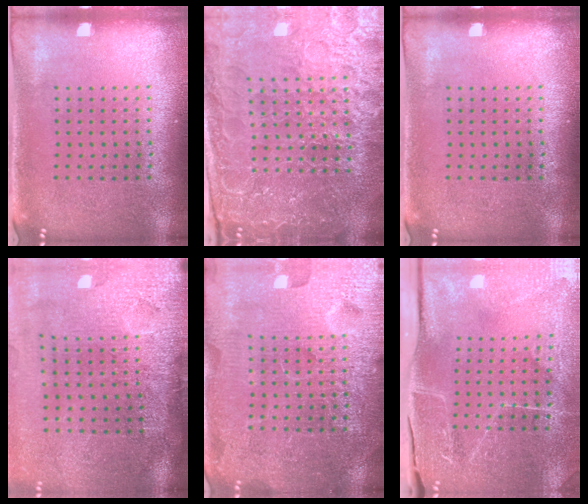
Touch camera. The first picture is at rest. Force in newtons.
{"total": 5.5, "press": 5.0, "slide": 2.3}
{"total": 0.0}
{"total": 4.5, "press": 3.7, "slide": 2.7}
{"total": 7.2, "press": 7.1, "slide": 0.9}
{"total": 3.9, "press": 3.8, "slide": 1.1}